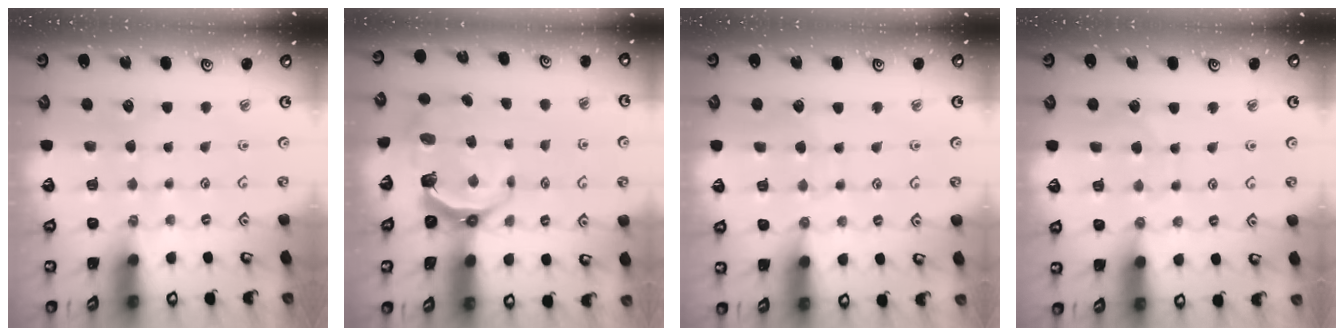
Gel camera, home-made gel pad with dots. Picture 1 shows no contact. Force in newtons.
{"total": 6.7, "press": 5.0, "slide": 4.4}
{"total": 6.3, "press": 6.2, "slide": 0.5}
{"total": 4.9, "press": 4.8, "slide": 0.3}